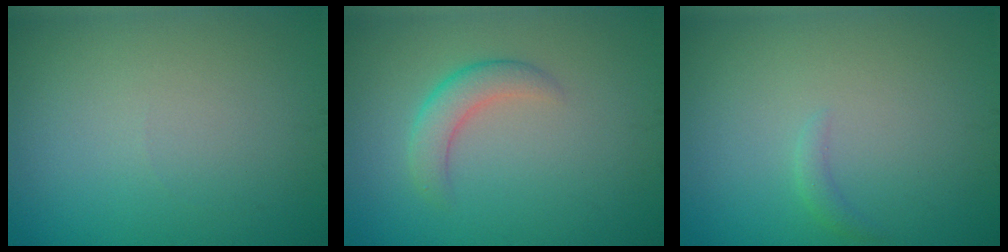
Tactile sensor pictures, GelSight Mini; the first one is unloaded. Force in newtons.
{"total": 2.6, "press": 2.6, "slide": 0.1}
{"total": 0.8, "press": 0.8, "slide": 0.1}